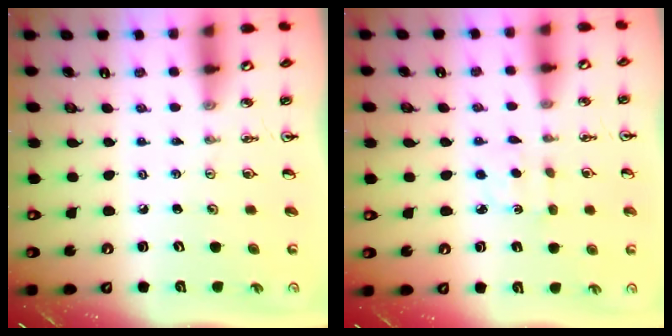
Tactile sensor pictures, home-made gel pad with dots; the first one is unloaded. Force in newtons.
{"total": 2.3, "press": 2.3, "slide": 0.3}